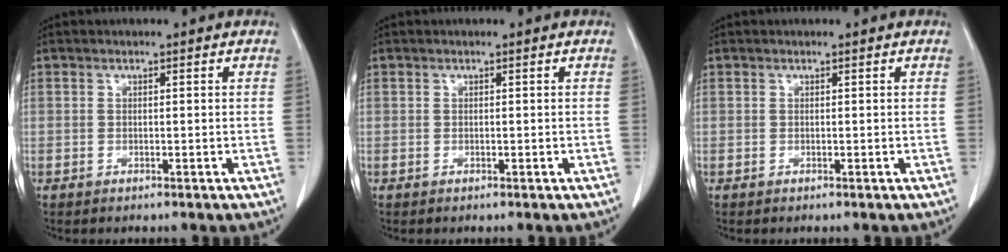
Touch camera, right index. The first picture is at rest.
{"total": 0.0}
{"total": 0.0}